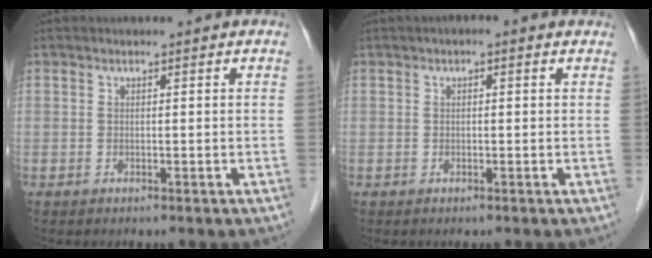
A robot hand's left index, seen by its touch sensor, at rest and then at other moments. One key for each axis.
{"total": 1.4, "fx": 0.7, "fy": 0.5, "fz": 1.0, "tx": -0.018, "ty": 0.016, "tz": 0.003}